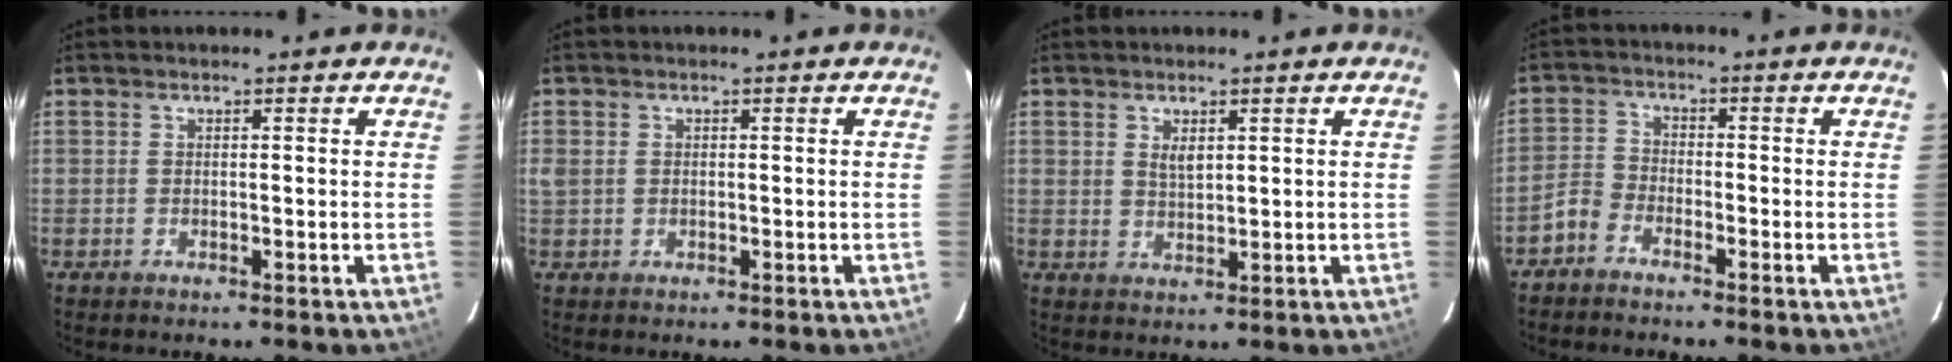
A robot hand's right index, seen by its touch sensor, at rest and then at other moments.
{"total": 2.0, "force": [0.1, 1.8, 0.9], "torque": [-0.019, -0.001, 0.003]}
{"total": 2.5, "force": [1.2, 1.3, 1.7], "torque": [-0.028, 0.000, 0.022]}
{"total": 3.5, "force": [-2.8, 1.9, 0.9], "torque": [-0.017, 0.011, -0.061]}